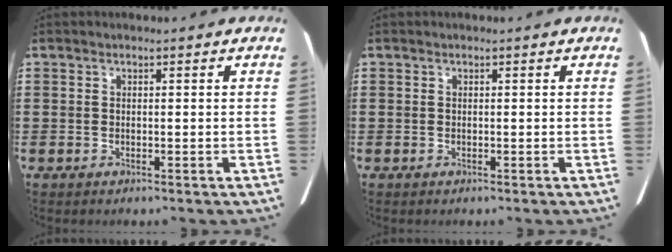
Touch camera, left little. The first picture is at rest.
{"total": 0.0}